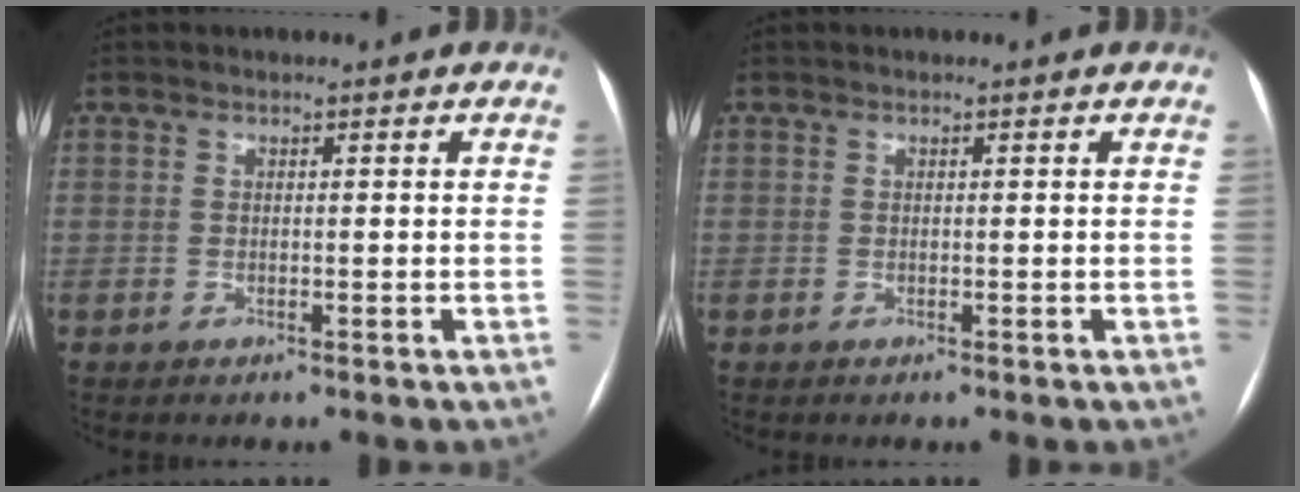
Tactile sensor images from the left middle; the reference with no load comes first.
{"total": 0.0}